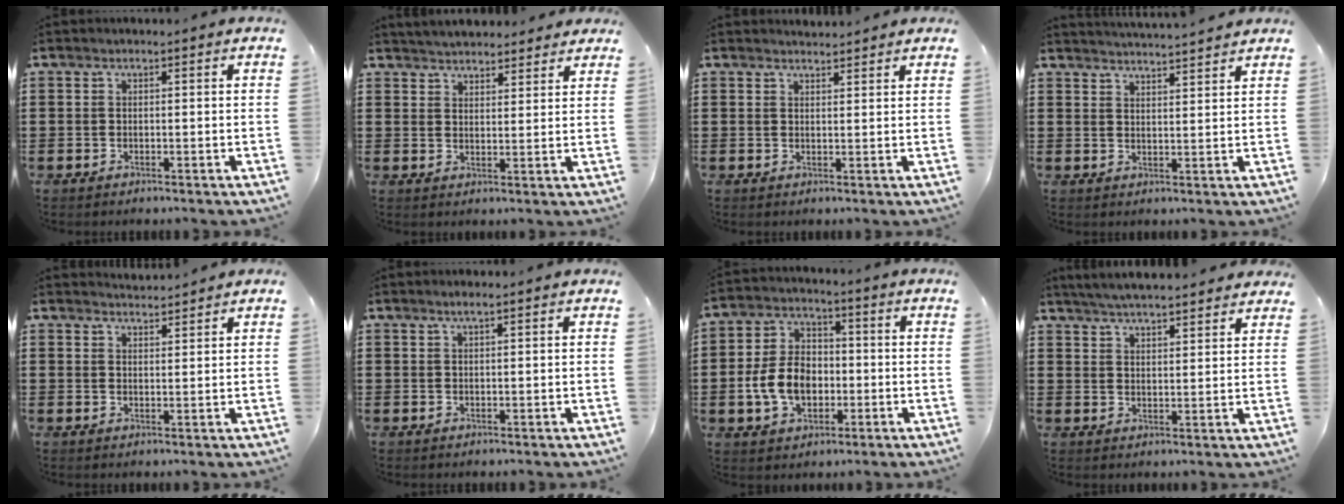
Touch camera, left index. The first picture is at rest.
{"total": 3.8, "force": [3.8, 0.2, 0.3], "torque": [-0.016, -0.012, 0.071]}
{"total": 1.6, "force": [1.6, 0.1, 0.1], "torque": [-0.006, 0.003, 0.031]}
{"total": 3.1, "force": [3.0, -0.5, -0.1], "torque": [-0.009, -0.015, 0.055]}
{"total": 2.2, "force": [2.2, 0.0, 0.0], "torque": [-0.006, -0.003, 0.042]}
{"total": 1.0, "force": [0.6, 0.0, 0.8], "torque": [-0.016, 0.000, 0.010]}
{"total": 8.3, "force": [-1.7, 5.8, 5.6], "torque": [-0.125, 0.005, -0.037]}
{"total": 4.6, "force": [4.4, -0.3, 1.1], "torque": [-0.033, -0.015, 0.079]}